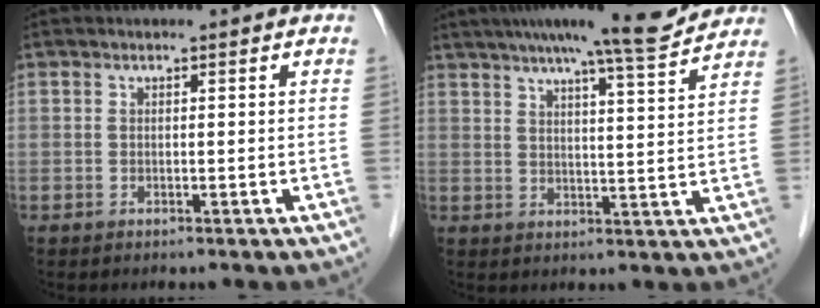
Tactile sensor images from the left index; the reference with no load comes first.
{"total": 13.0, "force": [11.4, 0.1, 6.2], "torque": [-0.099, 0.004, 0.153]}